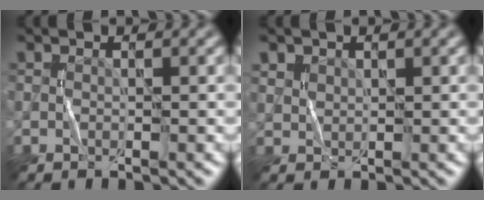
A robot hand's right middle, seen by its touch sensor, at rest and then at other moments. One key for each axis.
{"total": 1.4, "fx": 0.9, "fy": 1.0, "fz": 0.3, "tx": -0.008, "ty": 0.000, "tz": 0.022}